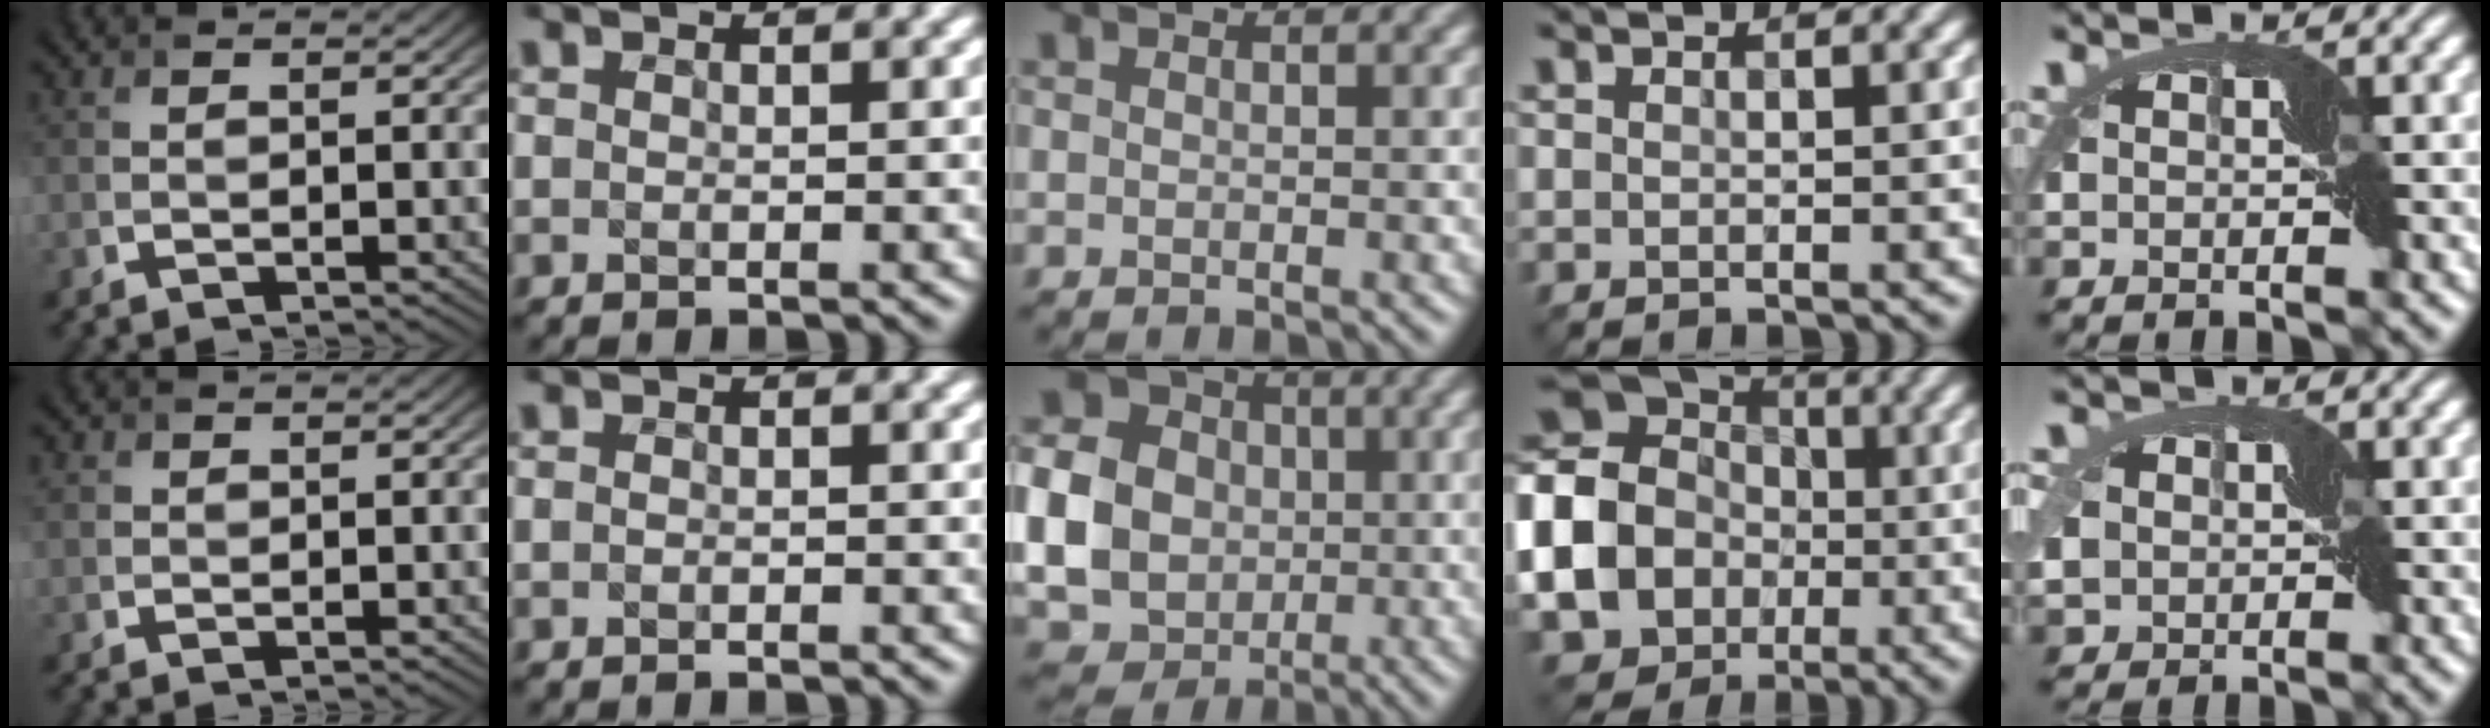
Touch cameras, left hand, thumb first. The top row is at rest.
{"thumb": {"total": 1.1, "force": [0.4, 1.0, 0.2], "torque": [-0.001, -0.003, 0.008]}, "index": {"total": 0.6, "force": [-0.5, 0.1, 0.3], "torque": [-0.003, 0.000, -0.009]}, "middle": {"total": 10.7, "force": [-0.6, 9.6, 4.8], "torque": [-0.124, -0.011, -0.026]}, "ring": {"total": 22.3, "force": [-3.8, 20.6, 7.7], "torque": [-0.208, -0.010, -0.120]}, "little": {"total": 7.3, "force": [-0.6, 5.9, 4.2], "torque": [-0.087, 0.000, -0.044]}}